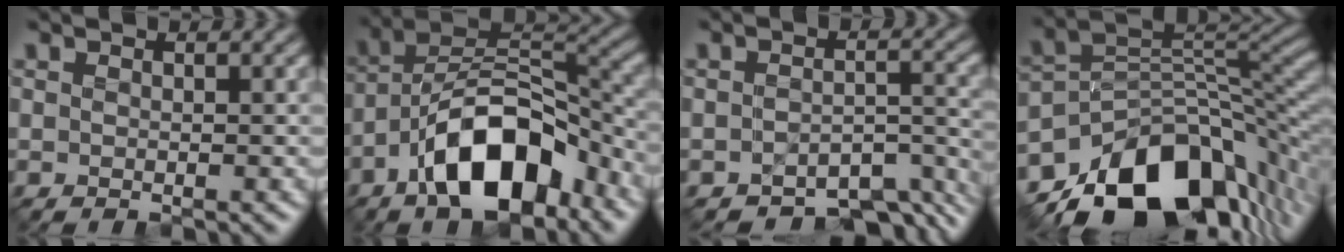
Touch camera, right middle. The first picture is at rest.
{"total": 10.4, "force": [-6.0, 4.4, 7.2], "torque": [-0.109, 0.019, -0.114]}
{"total": 5.8, "force": [-5.0, 1.9, 2.1], "torque": [-0.017, -0.011, -0.068]}
{"total": 14.1, "force": [-8.2, 7.8, 8.4], "torque": [-0.144, 0.008, -0.142]}